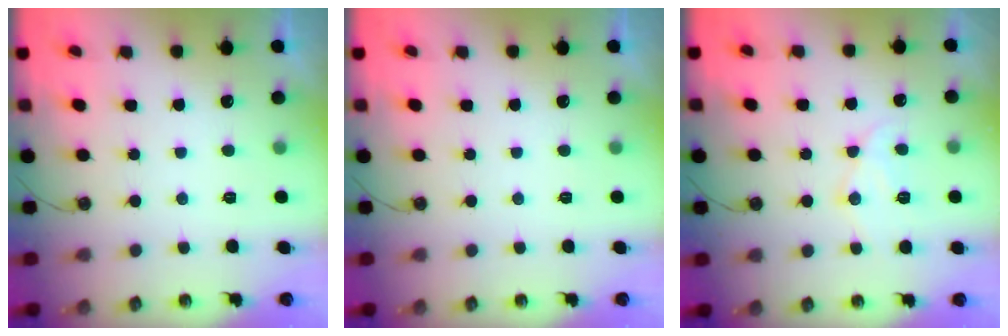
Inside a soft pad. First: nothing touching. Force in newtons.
{"total": 0.0}
{"total": 12.2, "press": 12.1, "slide": 1.0}